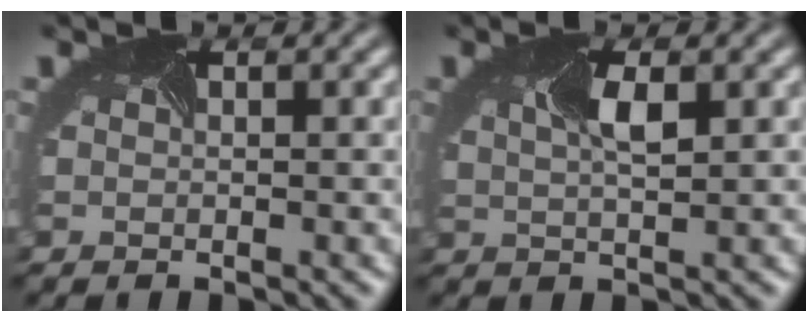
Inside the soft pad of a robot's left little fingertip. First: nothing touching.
{"total": 1.7, "force": [0.1, 0.4, 1.7], "torque": [-0.044, 0.001, 0.011]}